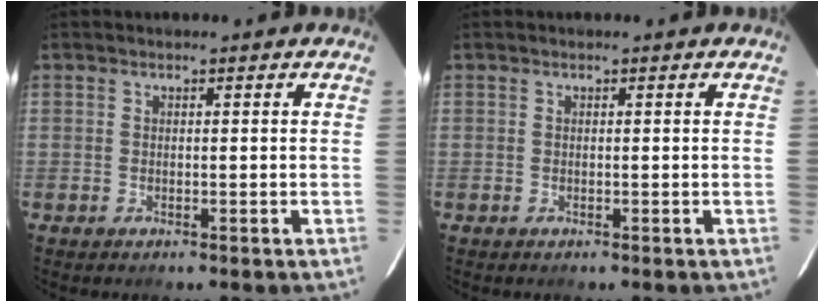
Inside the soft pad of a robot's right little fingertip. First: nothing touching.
{"total": 0.0}